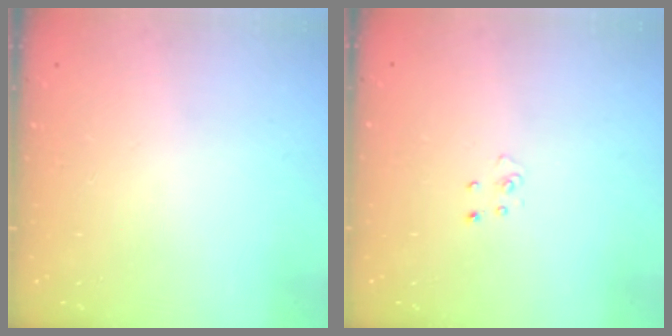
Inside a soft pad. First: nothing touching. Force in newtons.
{"total": 2.5, "press": 2.5, "slide": 0.3}